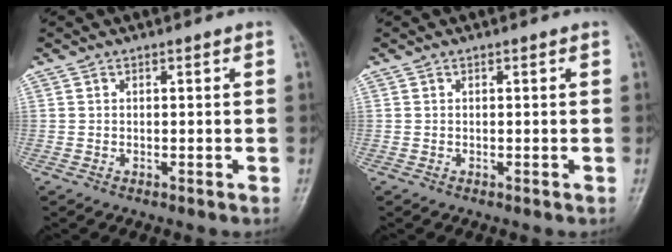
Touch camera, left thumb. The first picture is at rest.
{"total": 0.0}